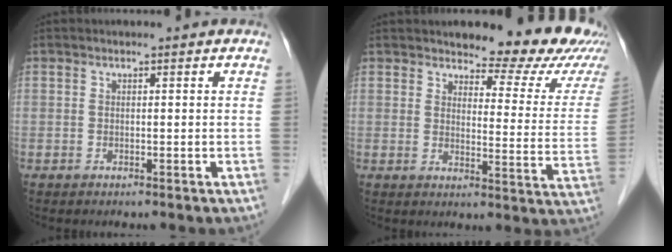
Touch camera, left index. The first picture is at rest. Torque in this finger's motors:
{"motor_torque": [0.77, -0.54, 0.42, 0.04]}